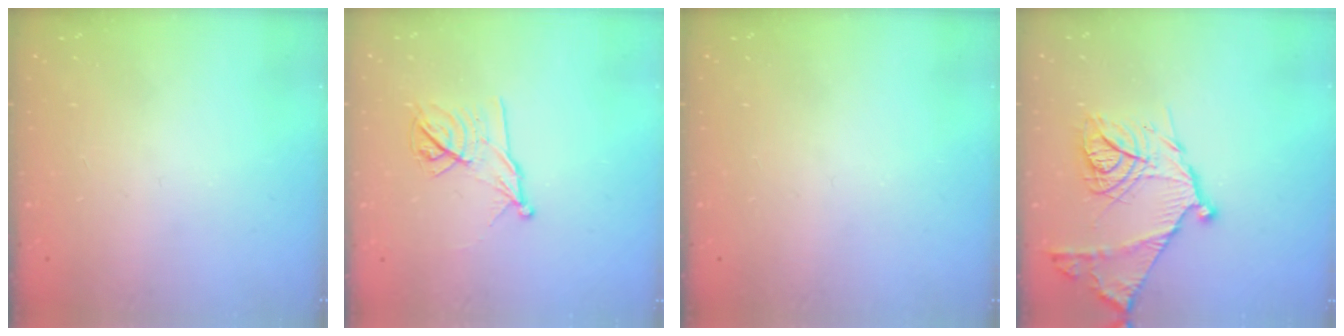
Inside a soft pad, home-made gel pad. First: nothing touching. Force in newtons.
{"total": 11.3, "press": 11.3, "slide": 0.5}
{"total": 0.0}
{"total": 18.1, "press": 18.0, "slide": 1.6}